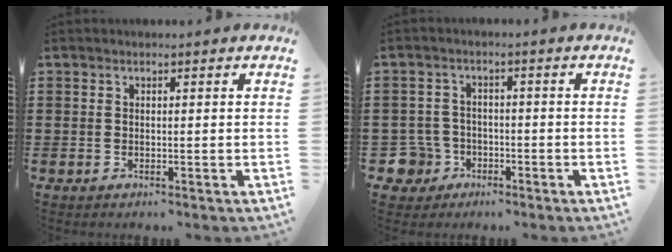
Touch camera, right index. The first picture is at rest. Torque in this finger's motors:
{"motor_torque": [0.09, 0.04, -0.01, -0.01]}